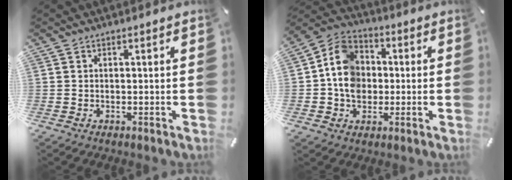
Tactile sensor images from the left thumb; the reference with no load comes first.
{"total": 11.0, "force": [-0.7, 9.6, 5.4], "torque": [-0.122, 0.020, -0.014]}